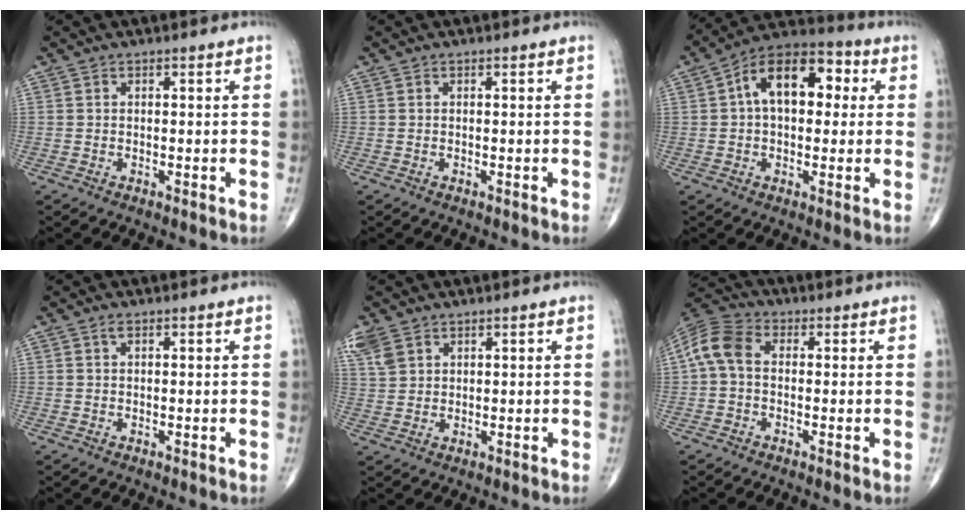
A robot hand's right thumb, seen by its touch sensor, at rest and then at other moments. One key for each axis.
{"total": 0.0}
{"total": 14.7, "fx": 2.8, "fy": 8.7, "fz": 11.5, "tx": -0.157, "ty": 0.034, "tz": 0.034}
{"total": 0.7, "fx": 0.3, "fy": 0.4, "fz": 0.6, "tx": -0.015, "ty": 0.006, "tz": 0.006}
{"total": 5.2, "fx": 3.1, "fy": 3.3, "fz": 2.6, "tx": -0.056, "ty": 0.004, "tz": 0.074}
{"total": 7.7, "fx": 0.2, "fy": 5.3, "fz": 5.5, "tx": -0.112, "ty": 0.022, "tz": -0.009}